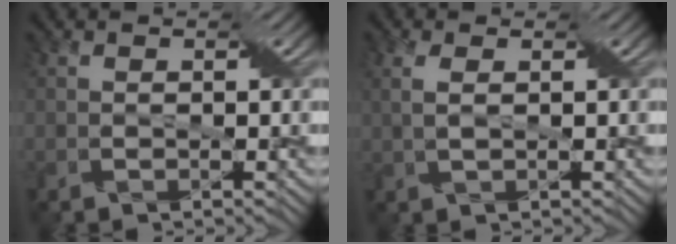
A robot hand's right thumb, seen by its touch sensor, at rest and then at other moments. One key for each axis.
{"total": 2.3, "fx": 0.7, "fy": 0.8, "fz": 2.0, "tx": -0.047, "ty": 0.002, "tz": 0.015}